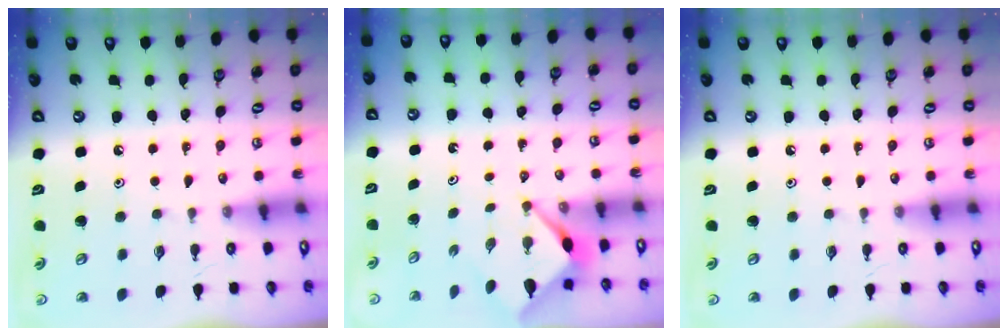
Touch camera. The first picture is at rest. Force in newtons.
{"total": 2.9, "press": 2.9, "slide": 0.3}
{"total": 0.0}